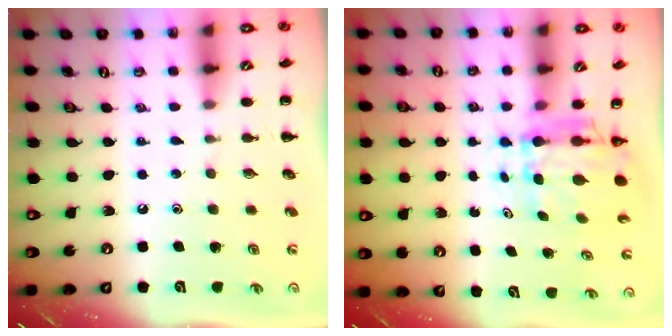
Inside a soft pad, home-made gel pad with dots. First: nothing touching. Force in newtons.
{"total": 5.6, "press": 5.2, "slide": 2.1}